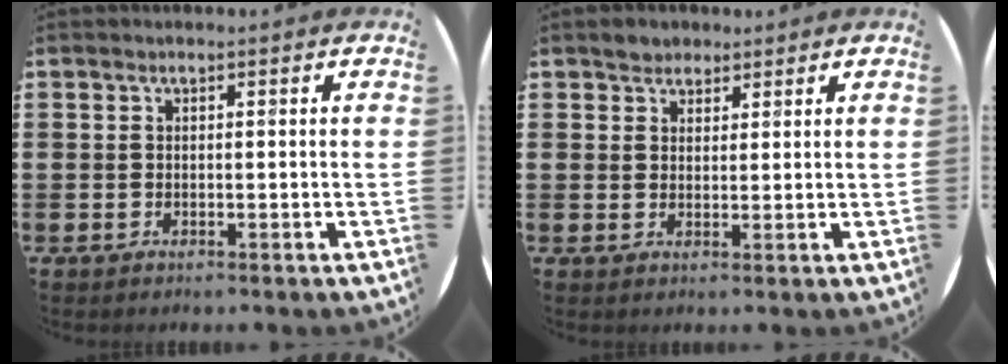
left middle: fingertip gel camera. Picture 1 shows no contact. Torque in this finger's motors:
{"motor_torque": [0.12, -0.05, 0.04, 0.01]}